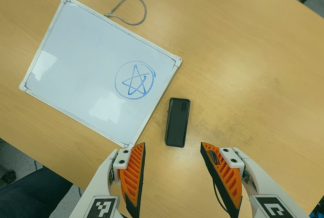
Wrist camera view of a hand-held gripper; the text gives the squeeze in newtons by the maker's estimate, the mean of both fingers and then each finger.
{"total": 0.0}